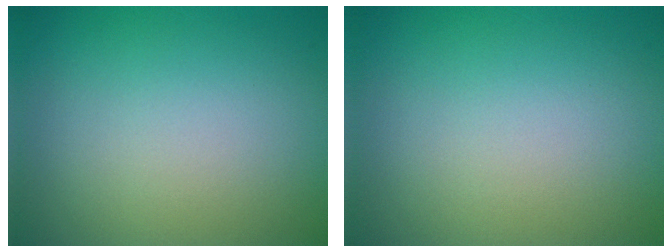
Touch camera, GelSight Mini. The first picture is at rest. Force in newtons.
{"total": 0.0}